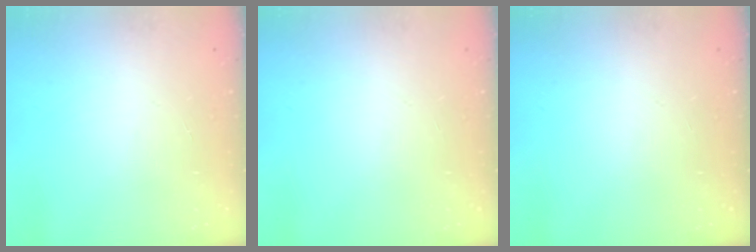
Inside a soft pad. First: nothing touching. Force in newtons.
{"total": 0.0}
{"total": 0.0}